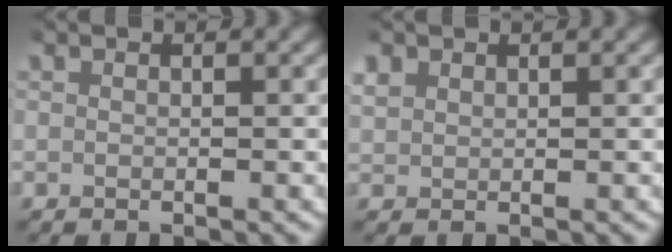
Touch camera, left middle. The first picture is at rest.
{"total": 1.8, "force": [0.9, 1.3, 0.7], "torque": [-0.026, 0.000, 0.024]}